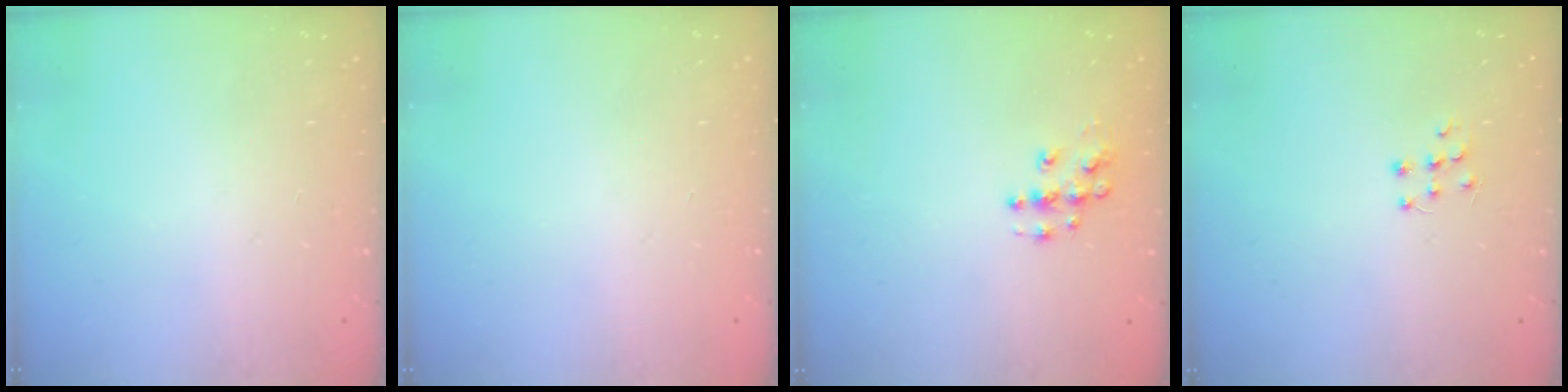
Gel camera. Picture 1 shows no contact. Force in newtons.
{"total": 0.6, "press": 0.0, "slide": 0.6}
{"total": 5.9, "press": 5.9, "slide": 0.4}
{"total": 6.2, "press": 6.2, "slide": 0.4}